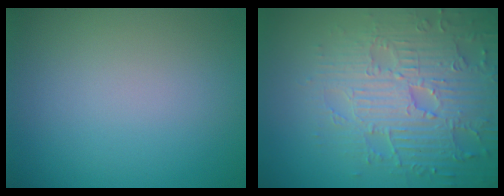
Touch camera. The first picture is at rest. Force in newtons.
{"total": 7.0, "press": 5.6, "slide": 4.3}